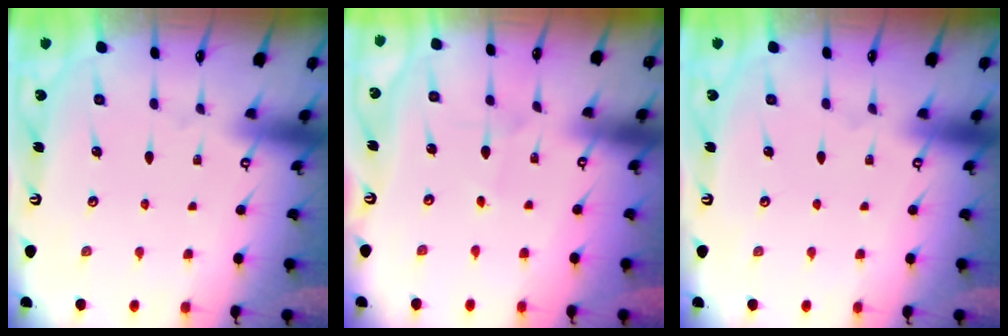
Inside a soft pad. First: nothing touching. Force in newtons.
{"total": 2.0, "press": 2.0, "slide": 0.2}
{"total": 0.0}